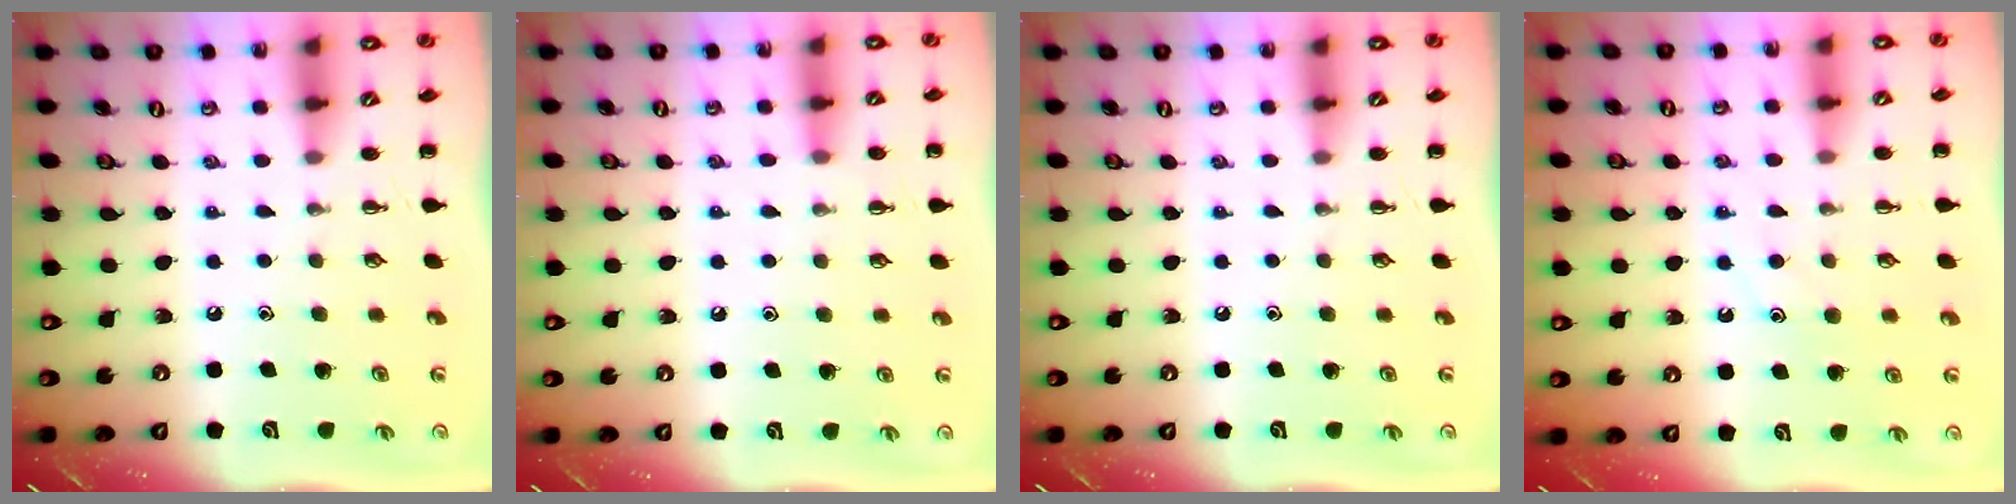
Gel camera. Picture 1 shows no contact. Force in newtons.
{"total": 6.7, "press": 6.3, "slide": 2.3}
{"total": 0.0}
{"total": 9.1, "press": 9.1, "slide": 0.9}